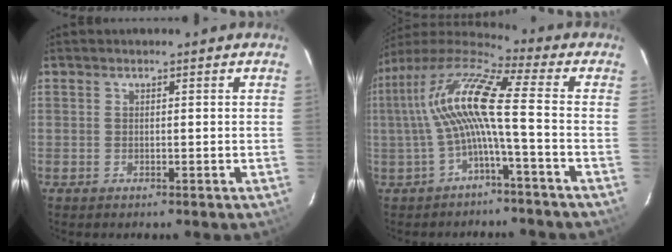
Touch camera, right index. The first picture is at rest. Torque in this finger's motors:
{"motor_torque": [1.29, -0.85, 0.89, 0.21]}